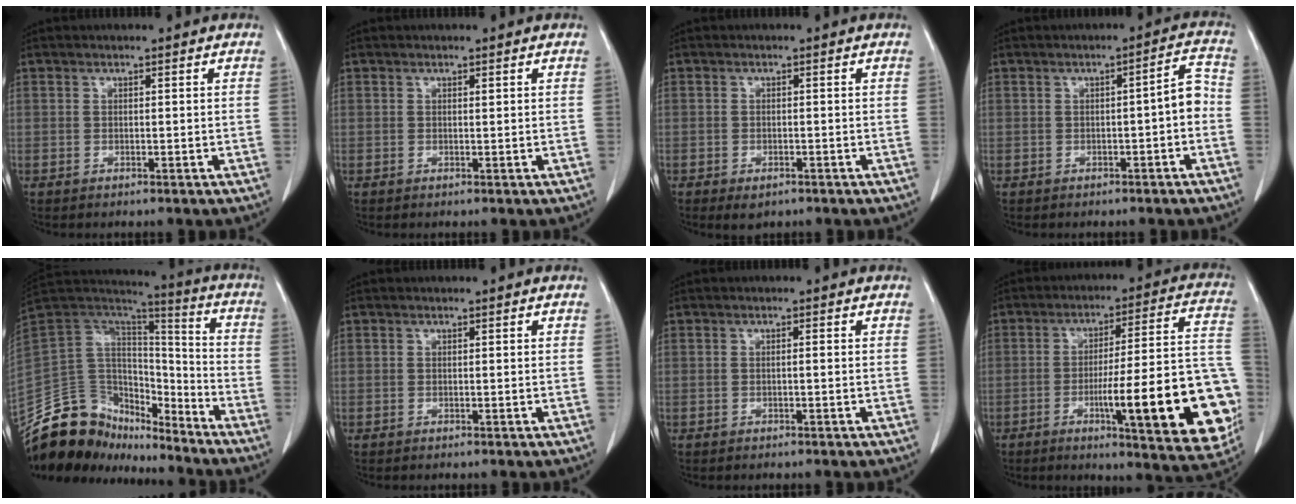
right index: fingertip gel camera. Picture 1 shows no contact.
{"total": 0.0}
{"total": 2.2, "force": [-1.4, 1.2, 1.3], "torque": [-0.018, -0.003, -0.009]}
{"total": 3.9, "force": [-1.0, 0.7, 3.7], "torque": [-0.044, 0.017, -0.014]}
{"total": 17.4, "force": [-15.1, 7.6, 4.2], "torque": [-0.067, 0.074, -0.256]}
{"total": 0.0}
{"total": 0.7, "force": [0.0, 0.0, 0.7], "torque": [-0.012, 0.001, 0.000]}
{"total": 22.3, "force": [-6.1, 3.0, 21.2], "torque": [-0.213, 0.016, -0.075]}